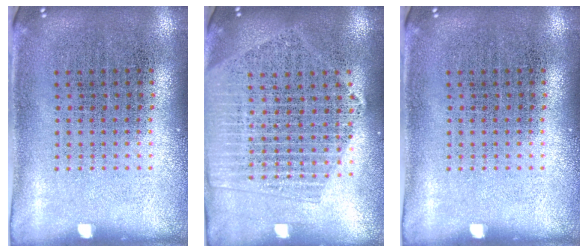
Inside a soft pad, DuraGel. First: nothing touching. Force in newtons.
{"total": 2.1, "press": 1.9, "slide": 0.9}
{"total": 0.0}